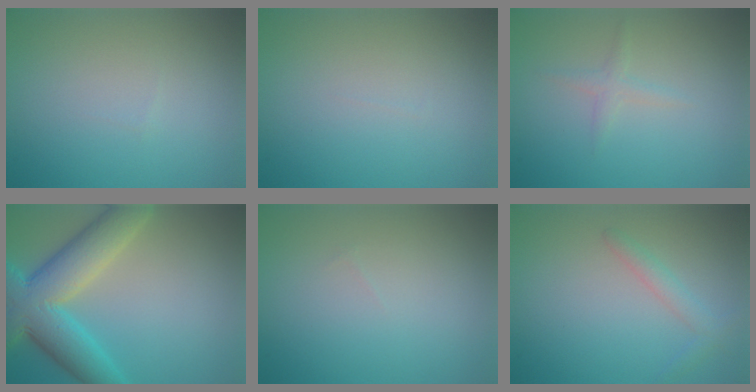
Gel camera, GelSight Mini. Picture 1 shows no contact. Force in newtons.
{"total": 0.0}
{"total": 1.1, "press": 1.1, "slide": 0.0}
{"total": 9.6, "press": 9.6, "slide": 0.4}
{"total": 0.0}
{"total": 1.6, "press": 1.6, "slide": 0.1}